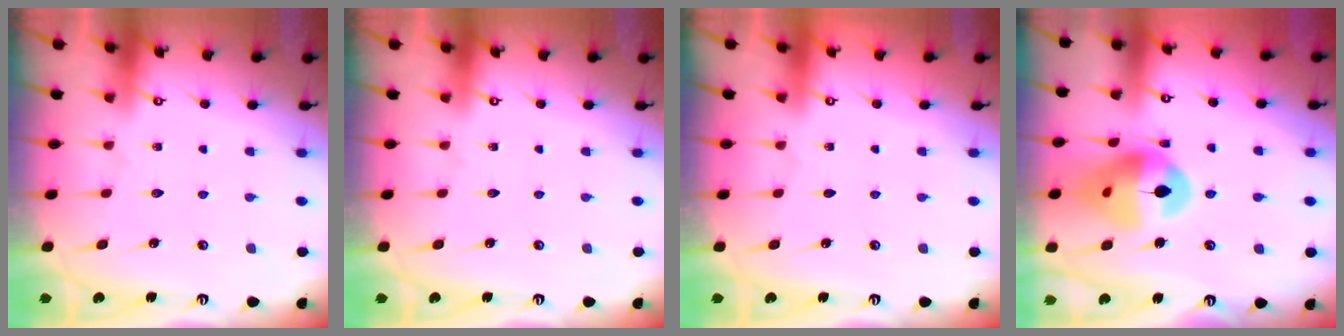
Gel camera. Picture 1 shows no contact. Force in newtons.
{"total": 0.0}
{"total": 0.0}
{"total": 15.8, "press": 15.7, "slide": 1.8}